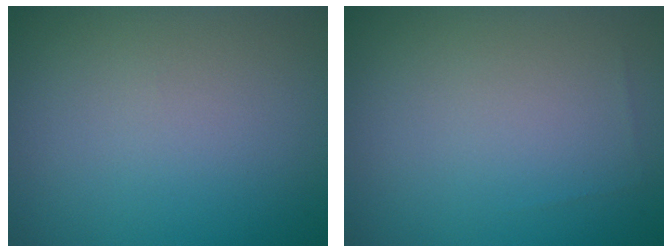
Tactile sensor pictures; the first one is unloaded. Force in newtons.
{"total": 0.0}